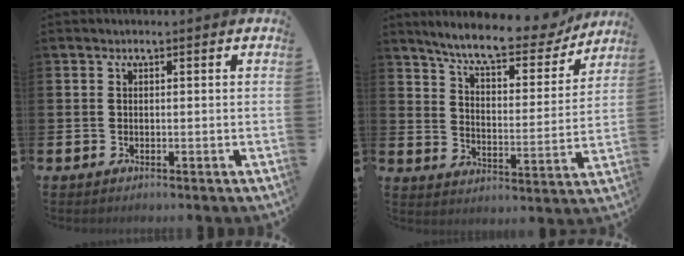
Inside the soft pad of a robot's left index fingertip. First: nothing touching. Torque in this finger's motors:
{"motor_torque": [1.05, -1.09, 0.79, 0.20]}